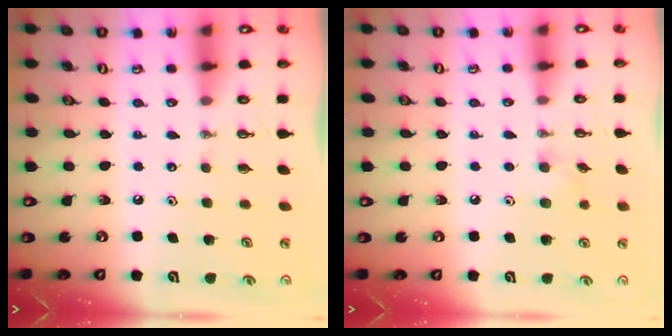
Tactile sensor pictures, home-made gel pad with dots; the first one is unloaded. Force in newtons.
{"total": 5.8, "press": 5.8, "slide": 0.7}